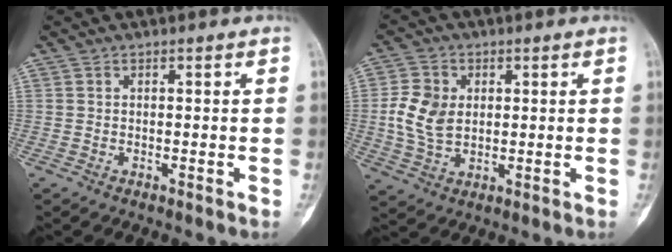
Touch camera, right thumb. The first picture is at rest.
{"total": 8.1, "force": [0.8, 5.8, 5.5], "torque": [-0.099, -0.002, 0.018]}